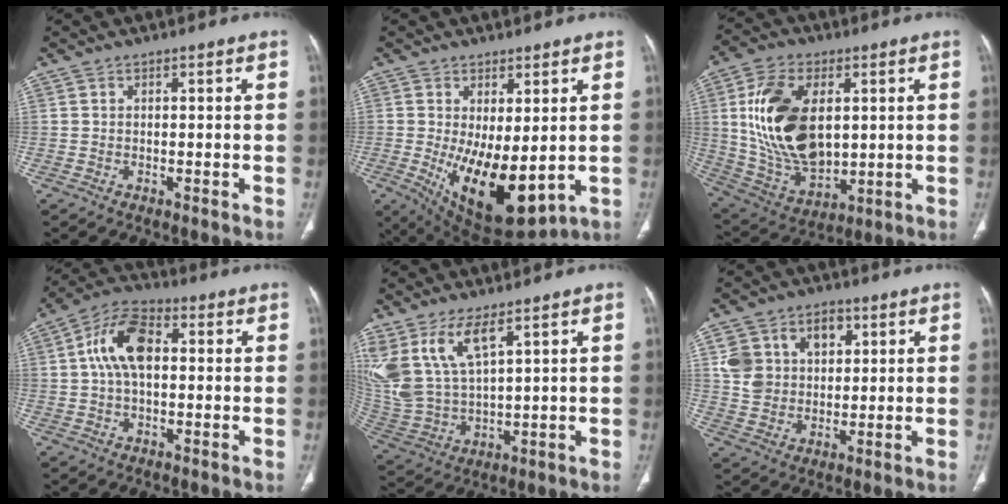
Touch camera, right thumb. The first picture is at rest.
{"total": 14.4, "force": [-1.5, 6.4, 12.8], "torque": [-0.201, -0.029, 0.003]}
{"total": 20.6, "force": [3.4, 12.3, 16.2], "torque": [-0.296, -0.017, 0.079]}
{"total": 10.9, "force": [1.5, 6.2, 8.8], "torque": [-0.167, 0.026, 0.020]}
{"total": 13.9, "force": [7.4, 5.9, 10.1], "torque": [-0.217, -0.027, 0.169]}
{"total": 11.6, "force": [3.9, 9.0, 6.2], "torque": [-0.068, -0.004, 0.077]}